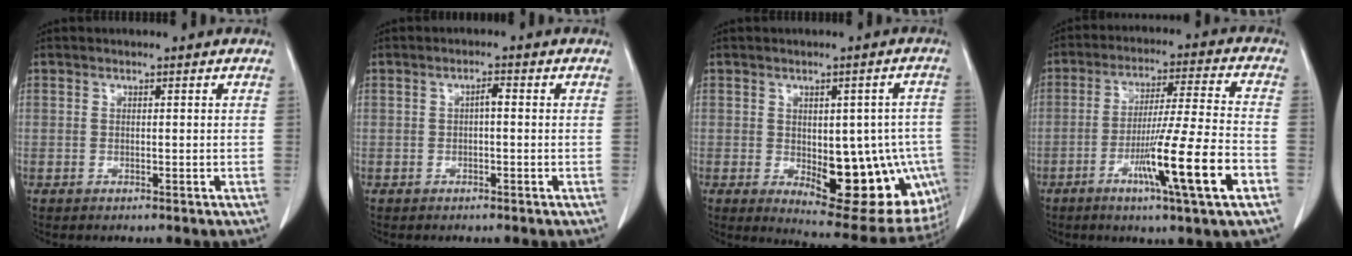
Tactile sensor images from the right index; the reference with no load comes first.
{"total": 1.4, "force": [0.0, 0.3, 1.3], "torque": [-0.023, 0.004, -0.001]}
{"total": 18.1, "force": [-4.4, 8.1, 15.6], "torque": [-0.137, 0.014, -0.031]}
{"total": 14.8, "force": [-6.0, -1.0, 13.5], "torque": [-0.233, -0.018, -0.104]}